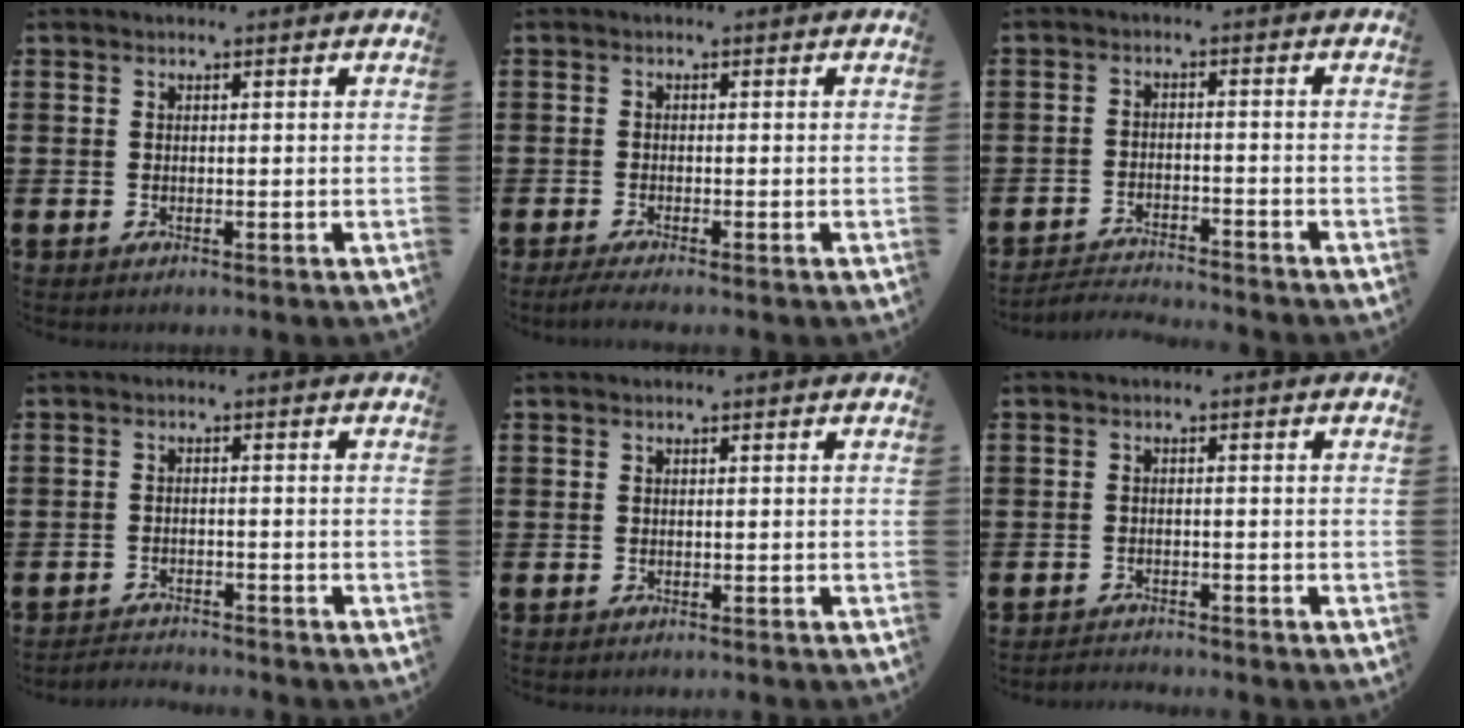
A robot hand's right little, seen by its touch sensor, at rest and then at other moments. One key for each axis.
{"total": 1.1, "fx": -0.7, "fy": 0.1, "fz": 0.9, "tx": -0.015, "ty": -0.002, "tz": -0.014}
{"total": 2.7, "fx": -2.7, "fy": -0.1, "fz": 0.1, "tx": -0.005, "ty": 0.002, "tz": -0.058}
{"total": 2.0, "fx": -2.0, "fy": 0.0, "fz": -0.2, "tx": -0.003, "ty": 0.003, "tz": -0.045}
{"total": 0.0}
{"total": 1.4, "fx": -1.4, "fy": -0.1, "fz": -0.1, "tx": -0.002, "ty": 0.003, "tz": -0.029}